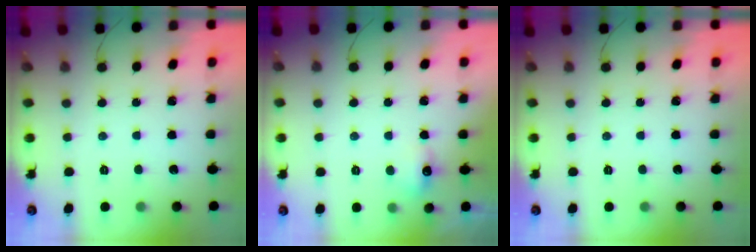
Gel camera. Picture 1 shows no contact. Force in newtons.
{"total": 5.3, "press": 5.2, "slide": 1.2}
{"total": 0.0}